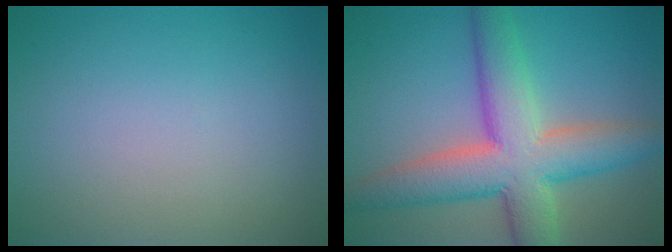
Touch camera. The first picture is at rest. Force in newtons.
{"total": 9.2, "press": 9.1, "slide": 0.5}